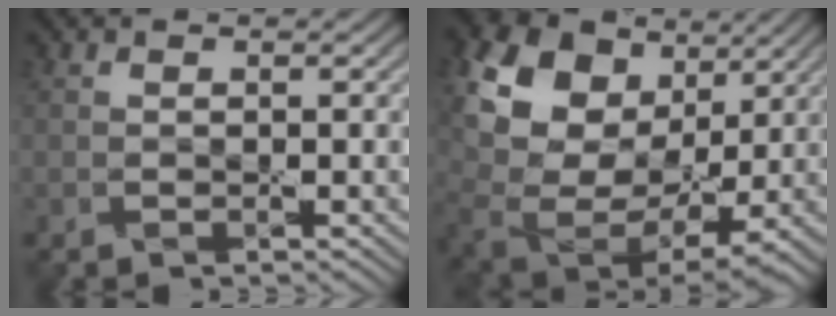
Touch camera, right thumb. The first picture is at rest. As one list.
[{"total": 16.9, "force": [7.3, 11.8, 9.7], "torque": [-0.265, 0.047, 0.144]}]